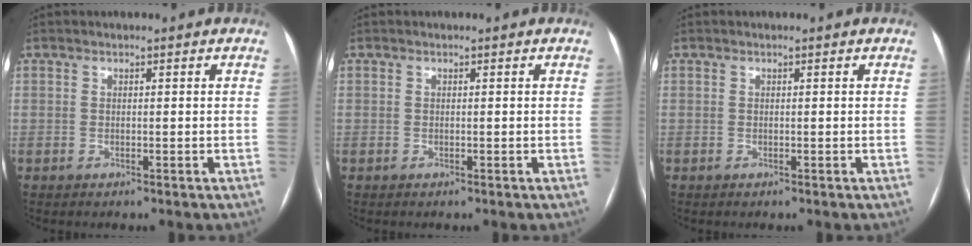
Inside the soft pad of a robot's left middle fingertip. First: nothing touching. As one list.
[{"total": 0.0}, {"total": 0.0}]